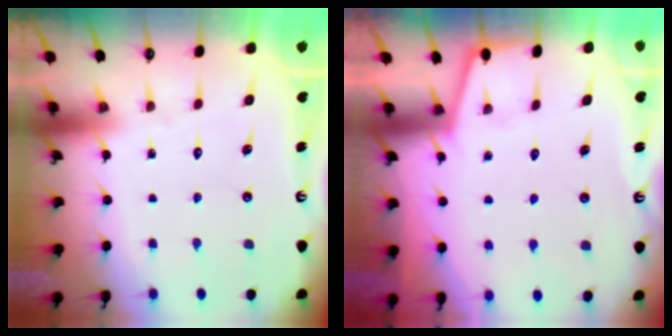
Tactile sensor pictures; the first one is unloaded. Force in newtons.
{"total": 1.7, "press": 1.6, "slide": 0.3}